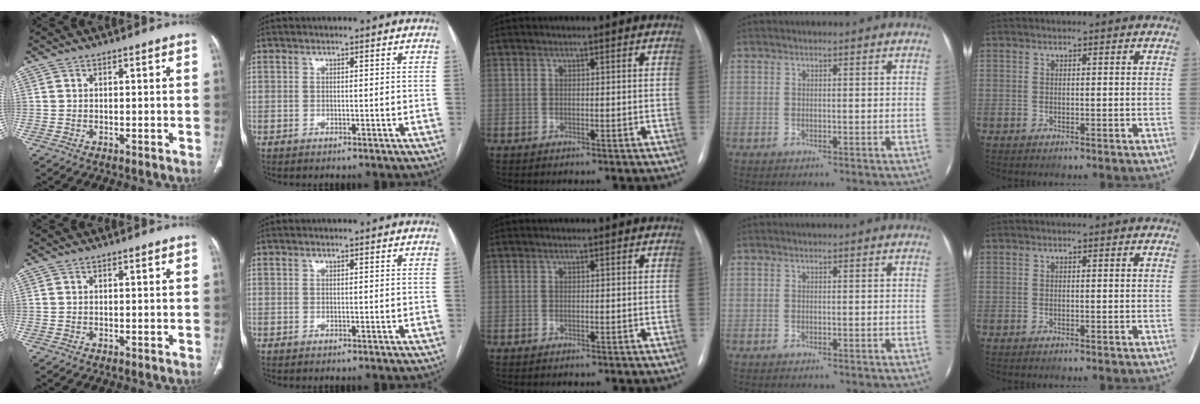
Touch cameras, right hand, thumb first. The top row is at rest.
{}